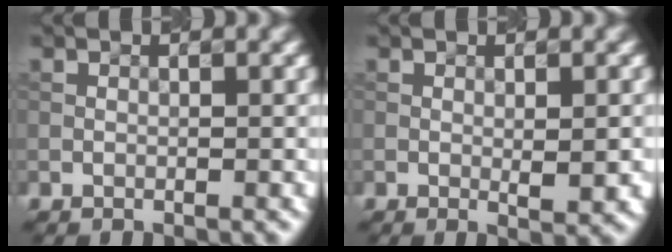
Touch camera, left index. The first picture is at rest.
{"total": 2.3, "force": [-0.2, 0.6, 2.2], "torque": [-0.034, -0.004, -0.001]}